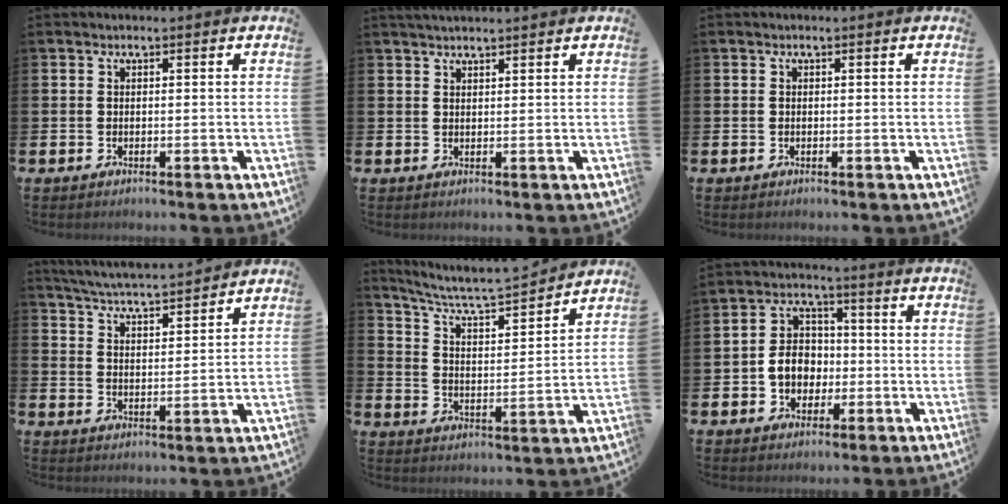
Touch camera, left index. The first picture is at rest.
{"total": 1.8, "force": [1.8, 0.2, 0.4], "torque": [-0.005, -0.003, 0.031]}
{"total": 0.0}
{"total": 5.1, "force": [5.1, -0.2, 0.6], "torque": [-0.031, -0.038, 0.088]}
{"total": 7.0, "force": [6.6, 1.1, 2.1], "torque": [-0.072, -0.050, 0.111]}
{"total": 5.8, "force": [-0.9, 5.0, 2.8], "torque": [-0.050, 0.012, -0.022]}